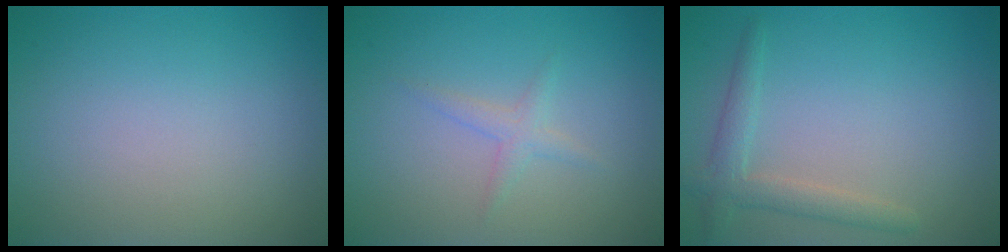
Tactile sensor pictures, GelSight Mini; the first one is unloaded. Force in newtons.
{"total": 1.3, "press": 1.3, "slide": 0.1}
{"total": 2.4, "press": 2.4, "slide": 0.2}